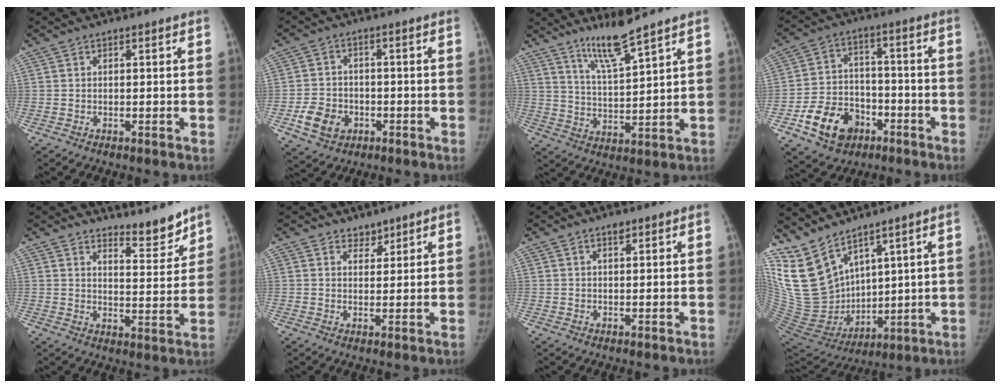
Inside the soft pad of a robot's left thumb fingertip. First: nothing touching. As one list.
[{"total": 7.4, "force": [-2.7, 6.0, 3.5], "torque": [-0.045, 0.012, -0.044]}, {"total": 8.7, "force": [6.7, 0.3, 5.5], "torque": [-0.099, -0.056, 0.133]}, {"total": 12.6, "force": [-6.2, 9.2, 5.9], "torque": [-0.075, 0.037, -0.101]}, {"total": 6.8, "force": [6.3, 1.6, 2.1], "torque": [-0.006, -0.062, 0.100]}, {"total": 2.5, "force": [2.1, 1.4, 0.3], "torque": [0.015, -0.015, 0.030]}, {"total": 1.5, "force": [1.0, 0.5, 1.0], "torque": [-0.011, -0.004, 0.015]}, {"total": 16.1, "force": [11.6, 7.6, 8.2], "torque": [-0.142, -0.068, 0.256]}]